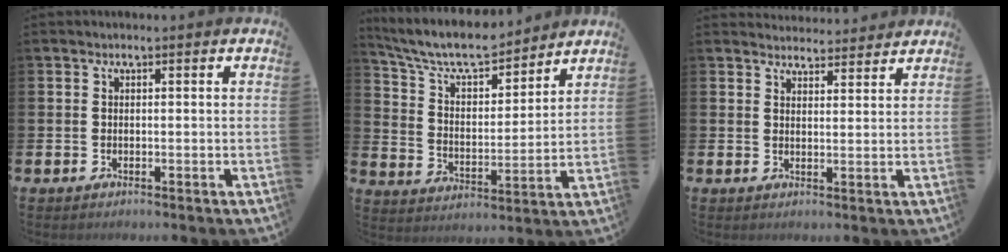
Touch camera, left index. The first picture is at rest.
{"total": 8.6, "force": [7.9, 2.0, 2.8], "torque": [-0.087, -0.049, 0.138]}
{"total": 3.5, "force": [3.5, 0.6, -0.2], "torque": [0.000, -0.020, 0.063]}